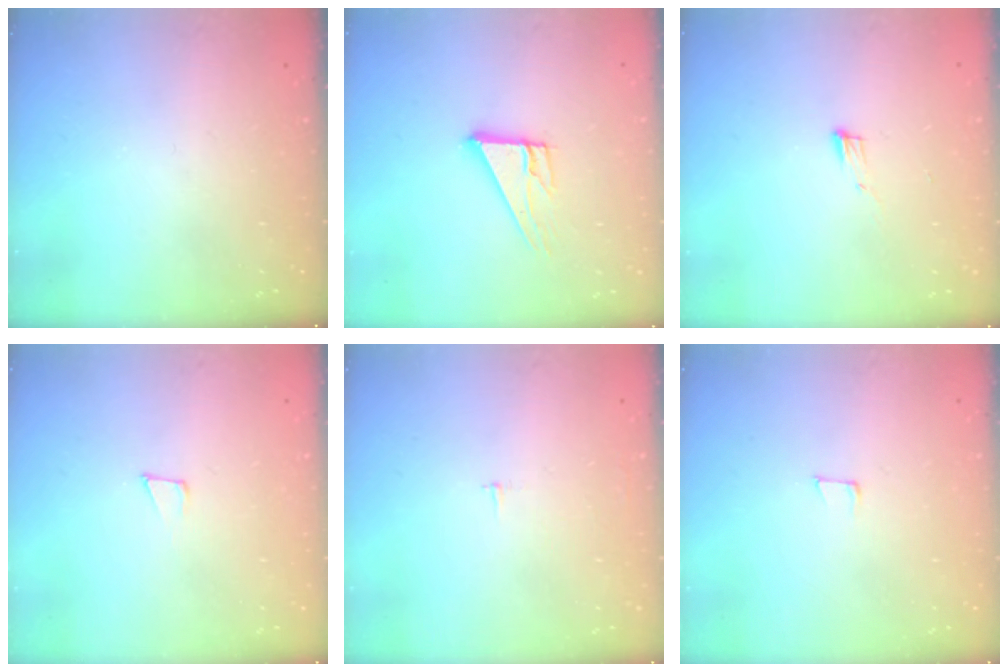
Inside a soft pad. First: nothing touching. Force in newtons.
{"total": 10.0, "press": 10.0, "slide": 0.5}
{"total": 5.1, "press": 4.9, "slide": 1.1}
{"total": 4.3, "press": 4.2, "slide": 1.0}
{"total": 2.1, "press": 2.1, "slide": 0.2}
{"total": 4.1, "press": 4.0, "slide": 1.1}